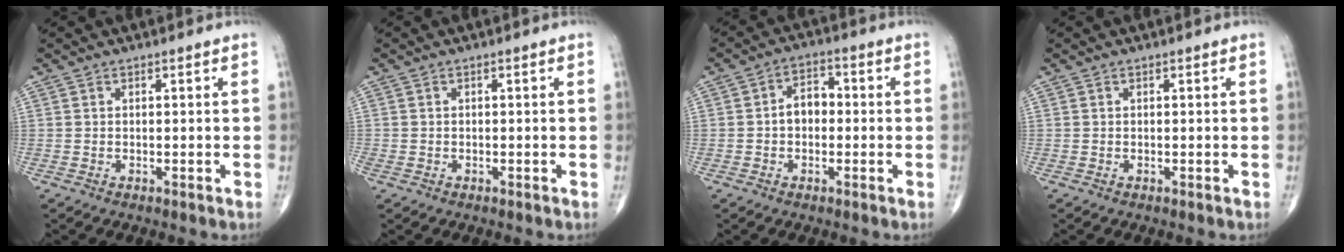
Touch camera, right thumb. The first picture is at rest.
{"total": 1.0, "force": [-0.4, 0.8, 0.4], "torque": [-0.014, 0.000, -0.007]}
{"total": 5.3, "force": [-0.4, 3.7, 3.7], "torque": [-0.045, 0.022, -0.017]}
{"total": 0.0}